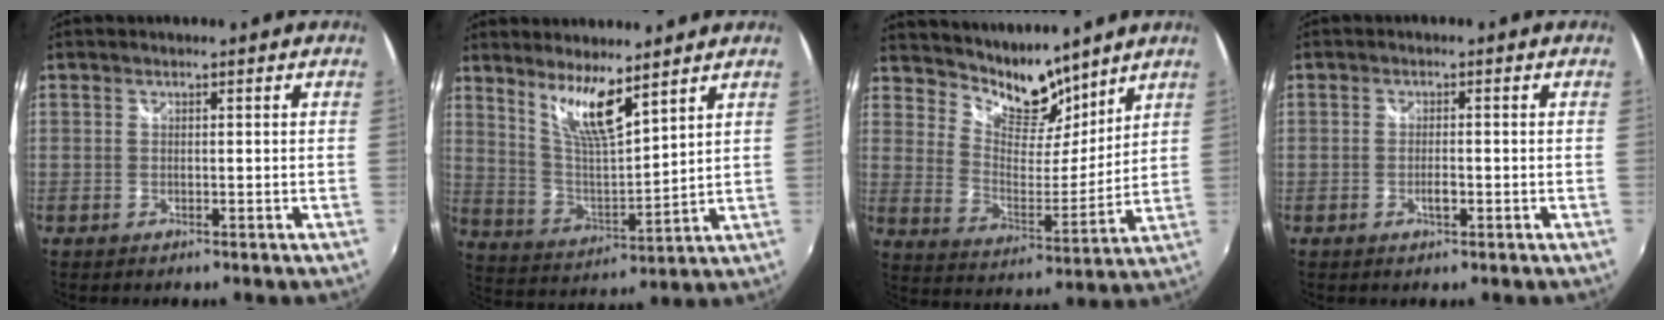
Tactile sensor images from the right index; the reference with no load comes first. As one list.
[{"total": 9.9, "force": [7.0, 1.6, 6.9], "torque": [-0.124, -0.011, 0.140]}, {"total": 12.3, "force": [10.5, 4.8, 4.4], "torque": [-0.079, -0.012, 0.184]}, {"total": 2.1, "force": [-0.8, 0.7, 1.9], "torque": [-0.034, -0.002, -0.014]}]